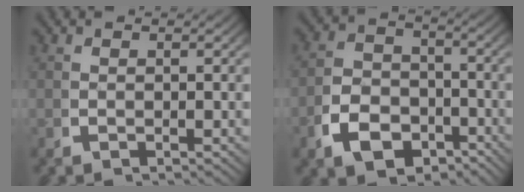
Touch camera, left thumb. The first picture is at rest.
{"total": 7.6, "force": [-3.2, 5.8, 3.8], "torque": [-0.060, -0.028, -0.047]}